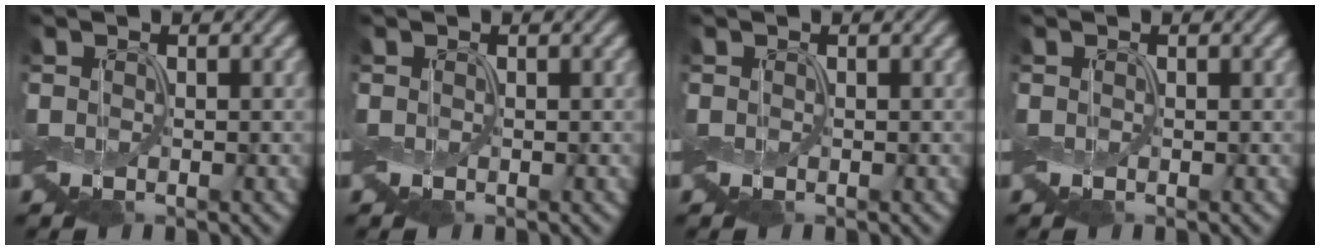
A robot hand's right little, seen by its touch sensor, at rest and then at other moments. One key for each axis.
{"total": 0.0}
{"total": 0.0}
{"total": 0.0}